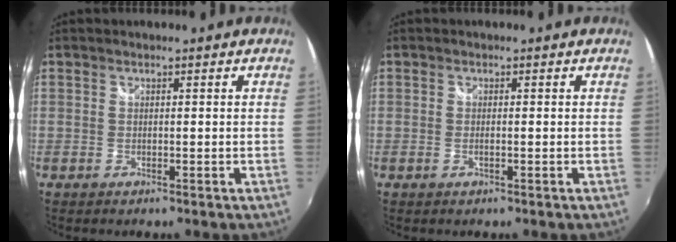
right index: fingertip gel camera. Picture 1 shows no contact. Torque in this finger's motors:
{"motor_torque": [-0.22, 0.13, -0.08, 0.00]}